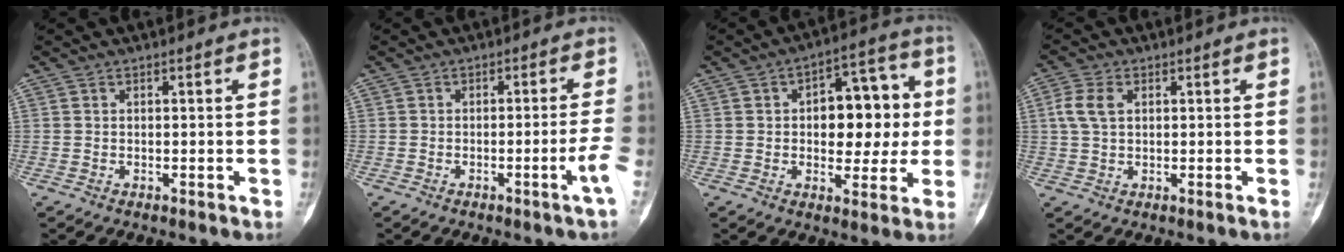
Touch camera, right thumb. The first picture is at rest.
{"total": 3.4, "force": [-1.6, -0.8, 2.9], "torque": [-0.058, 0.007, -0.025]}
{"total": 14.4, "force": [1.0, 8.4, 11.6], "torque": [-0.104, 0.025, 0.012]}
{"total": 4.6, "force": [1.2, 2.7, 3.5], "torque": [-0.085, 0.009, 0.020]}